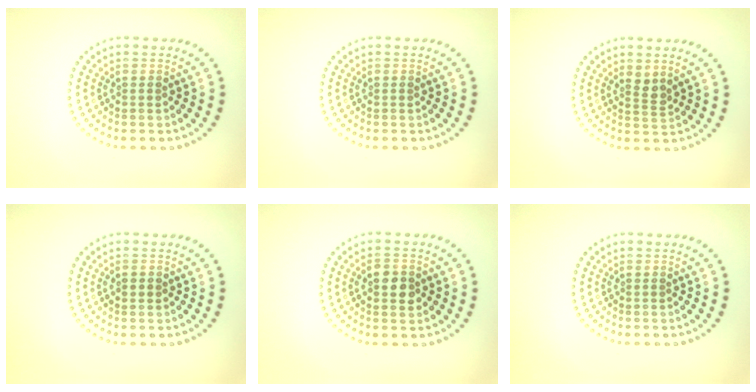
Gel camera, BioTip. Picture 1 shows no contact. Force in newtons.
{"total": 0.0}
{"total": 1.4, "press": 1.1, "slide": 1.0}
{"total": 1.0, "press": 1.0, "slide": 0.1}
{"total": 2.5, "press": 2.5, "slide": 0.1}
{"total": 0.0}